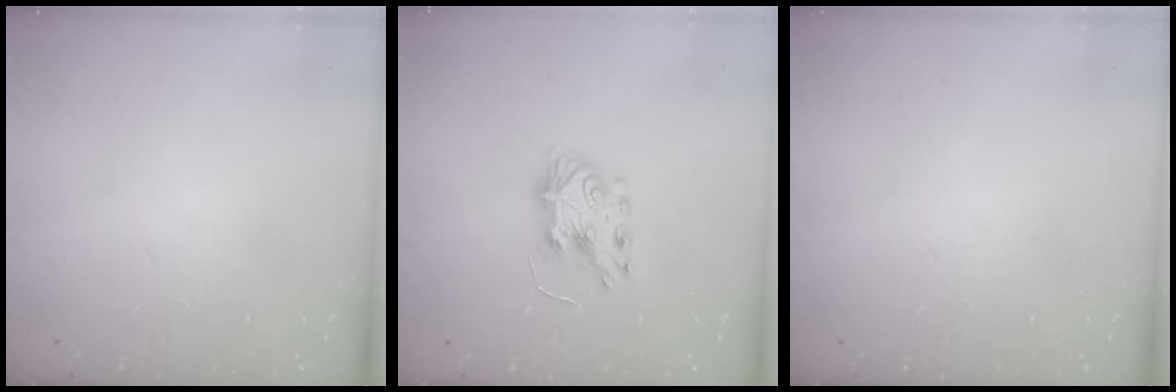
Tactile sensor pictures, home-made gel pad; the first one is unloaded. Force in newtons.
{"total": 7.7, "press": 7.7, "slide": 0.5}
{"total": 0.0}